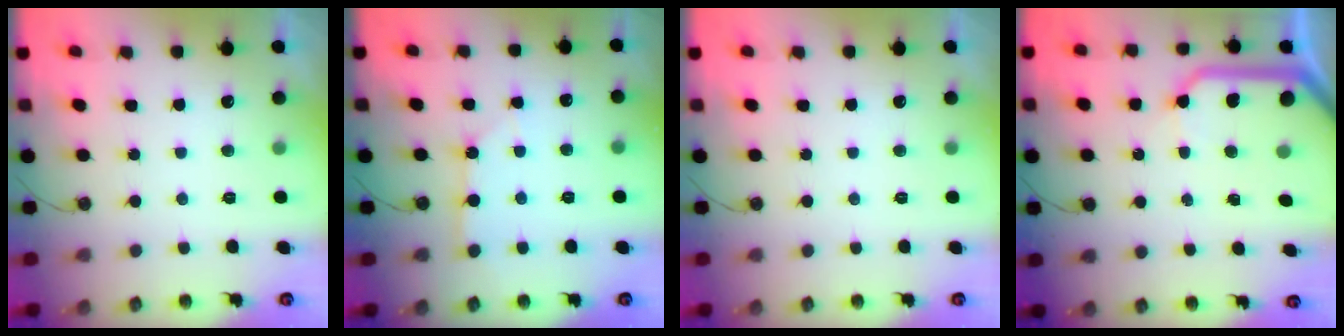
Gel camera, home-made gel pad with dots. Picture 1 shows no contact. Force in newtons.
{"total": 2.7, "press": 2.7, "slide": 0.4}
{"total": 0.0}
{"total": 13.5, "press": 13.4, "slide": 1.7}